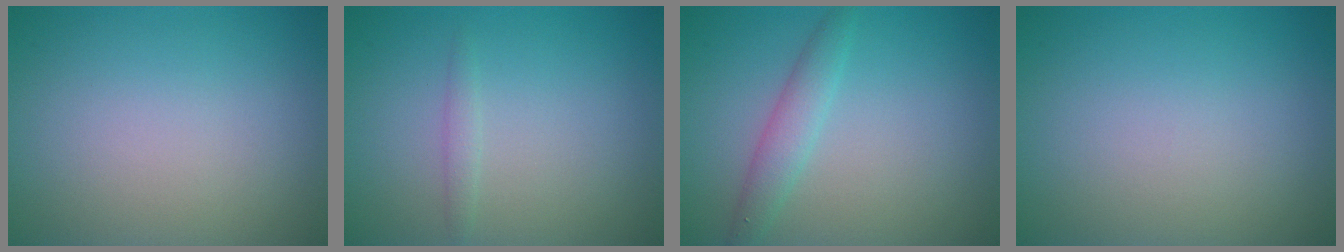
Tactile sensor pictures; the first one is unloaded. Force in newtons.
{"total": 0.8, "press": 0.8, "slide": 0.0}
{"total": 2.3, "press": 2.3, "slide": 0.0}
{"total": 0.0}